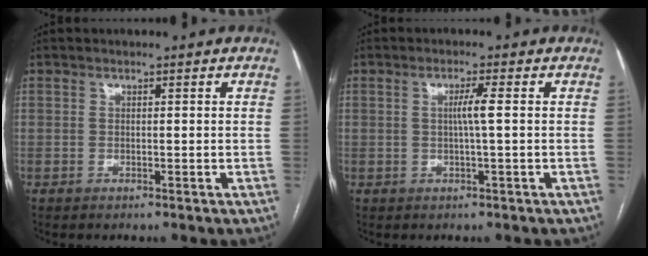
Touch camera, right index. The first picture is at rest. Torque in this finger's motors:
{"motor_torque": [0.46, 0.04, 0.11, 0.06]}